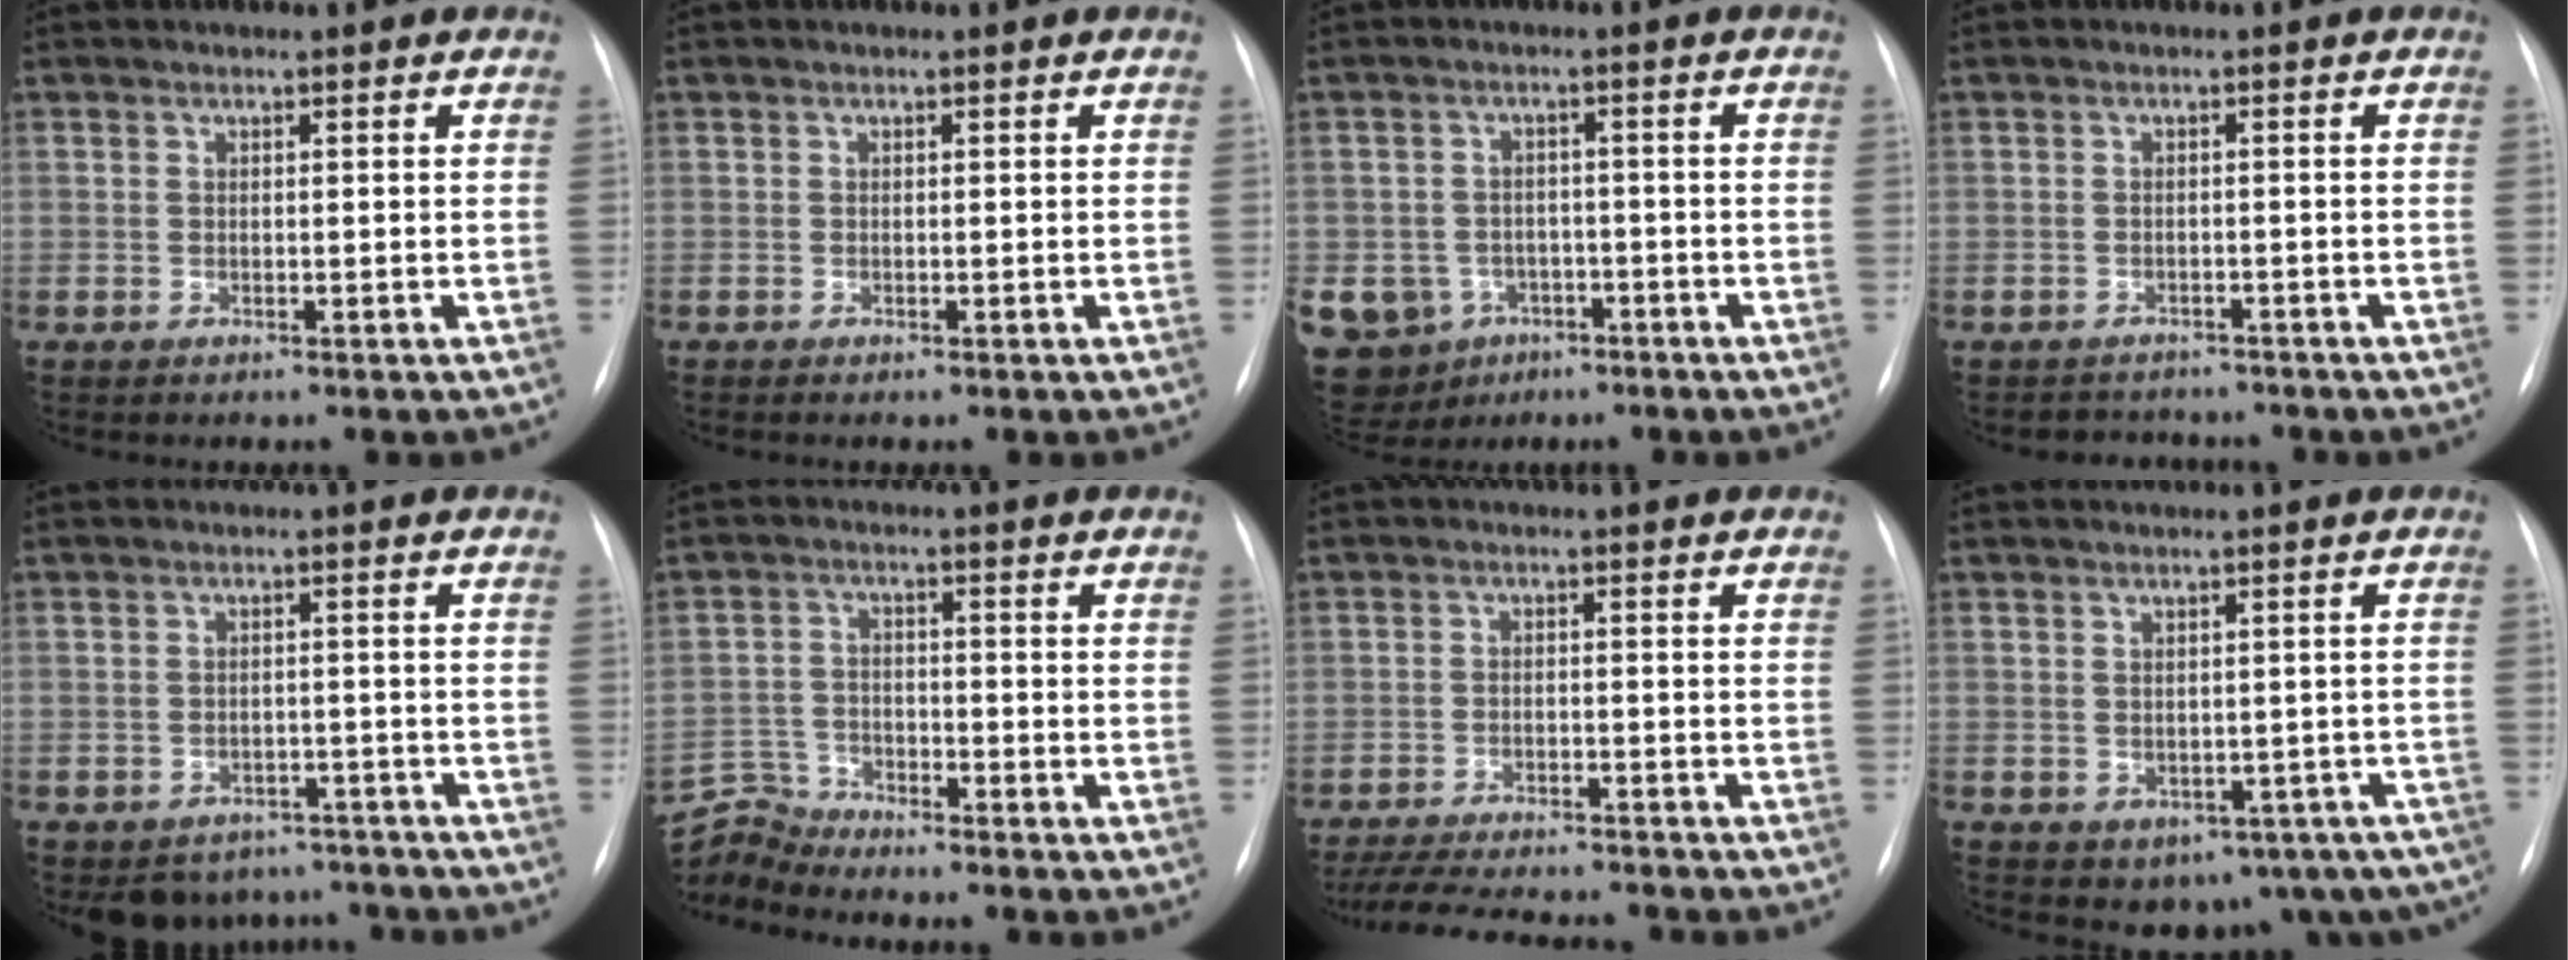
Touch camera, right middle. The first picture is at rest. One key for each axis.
{"total": 0.0}
{"total": 11.0, "fx": -4.8, "fy": 9.5, "fz": 2.8, "tx": -0.078, "ty": 0.015, "tz": -0.062}
{"total": 3.5, "fx": -3.1, "fy": 1.5, "fz": -0.4, "tx": 0.004, "ty": 0.003, "tz": -0.046}
{"total": 7.2, "fx": -6.1, "fy": 3.9, "fz": 0.4, "tx": 0.008, "ty": 0.018, "tz": -0.076}
{"total": 6.1, "fx": -6.0, "fy": -0.5, "fz": -1.0, "tx": 0.009, "ty": 0.009, "tz": -0.116}
{"total": 13.1, "fx": -11.9, "fy": 2.0, "fz": 5.2, "tx": -0.094, "ty": -0.013, "tz": -0.172}
{"total": 10.9, "fx": -6.3, "fy": 7.4, "fz": 4.9, "tx": -0.050, "ty": 0.015, "tz": -0.070}